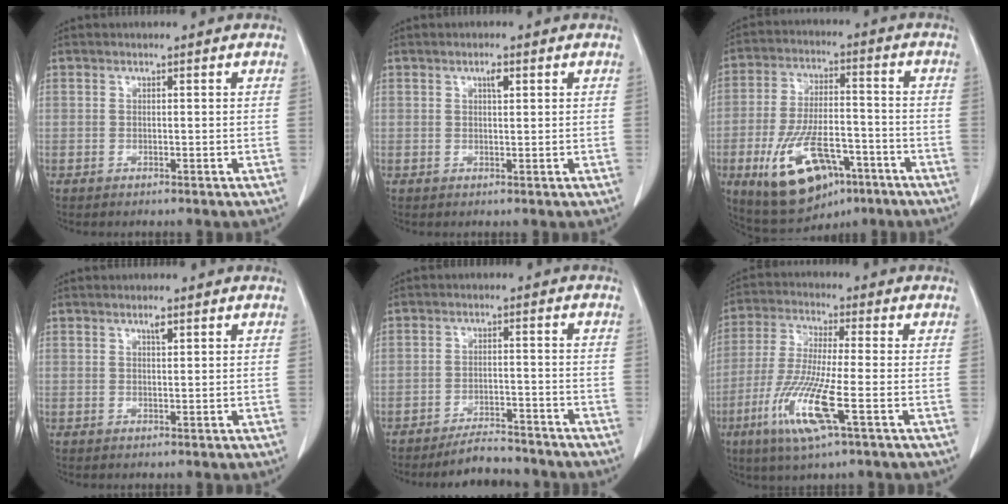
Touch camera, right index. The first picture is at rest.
{"total": 1.5, "force": [0.7, 0.4, 1.3], "torque": [-0.022, 0.000, 0.011]}
{"total": 15.7, "force": [-7.5, 7.0, 11.9], "torque": [-0.226, -0.003, -0.112]}
{"total": 1.2, "force": [0.7, 0.2, 0.9], "torque": [-0.018, -0.001, 0.014]}
{"total": 7.2, "force": [-6.7, 1.5, 2.0], "torque": [-0.027, -0.004, -0.104]}
{"total": 11.8, "force": [-4.5, 0.6, 10.9], "torque": [-0.231, -0.025, -0.088]}